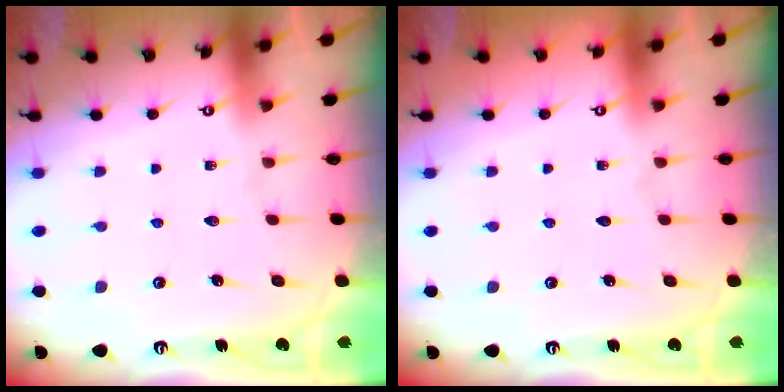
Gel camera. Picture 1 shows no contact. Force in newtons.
{"total": 0.0}